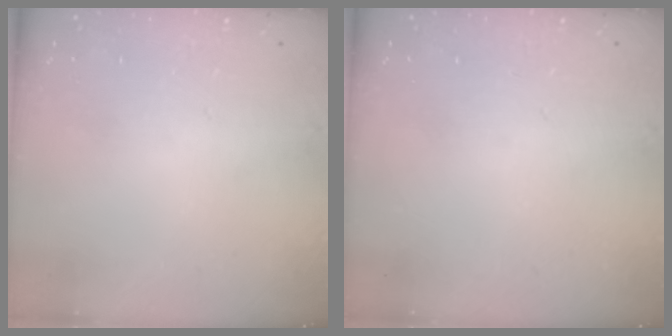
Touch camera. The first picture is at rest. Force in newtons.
{"total": 0.0}